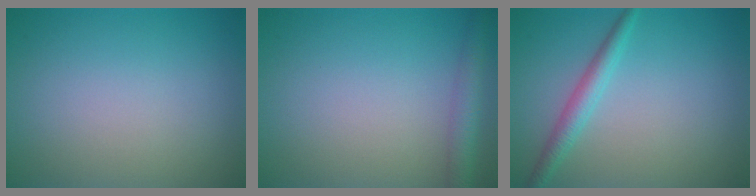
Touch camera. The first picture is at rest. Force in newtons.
{"total": 2.8, "press": 2.8, "slide": 0.1}
{"total": 2.3, "press": 2.3, "slide": 0.1}